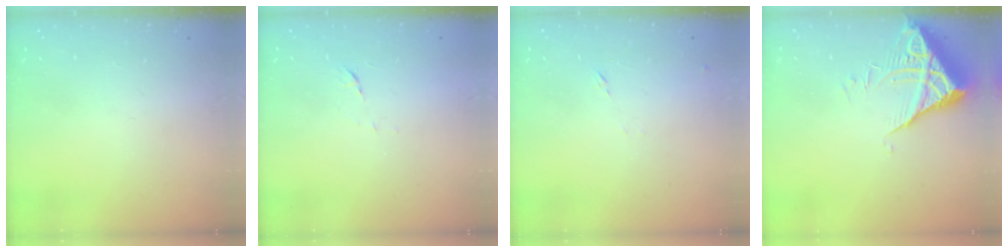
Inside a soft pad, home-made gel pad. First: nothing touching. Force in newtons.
{"total": 5.5, "press": 5.4, "slide": 0.4}
{"total": 7.2, "press": 7.1, "slide": 0.6}
{"total": 5.7, "press": 5.7, "slide": 0.5}